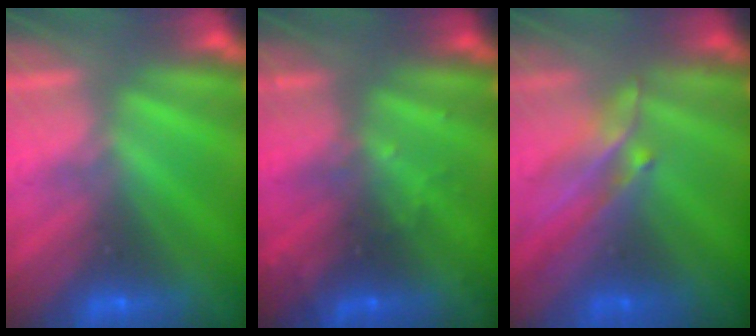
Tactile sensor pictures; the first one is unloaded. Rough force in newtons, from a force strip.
{"total": 2.9}
{"total": 2.9}